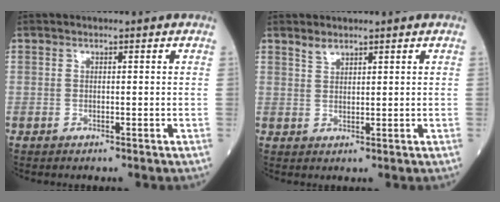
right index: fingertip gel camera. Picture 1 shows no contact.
{"total": 1.7, "force": [1.5, 0.5, 0.5], "torque": [-0.012, 0.002, 0.033]}